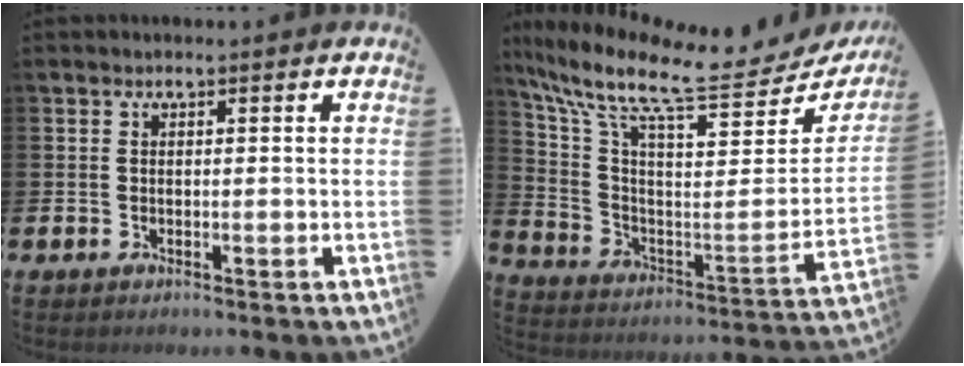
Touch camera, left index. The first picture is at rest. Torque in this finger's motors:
{"motor_torque": [1.08, -1.06, 1.05, 0.21]}